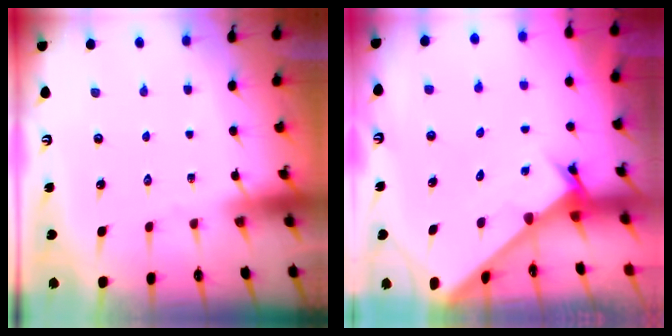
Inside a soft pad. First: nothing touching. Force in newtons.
{"total": 2.4, "press": 2.4, "slide": 0.1}